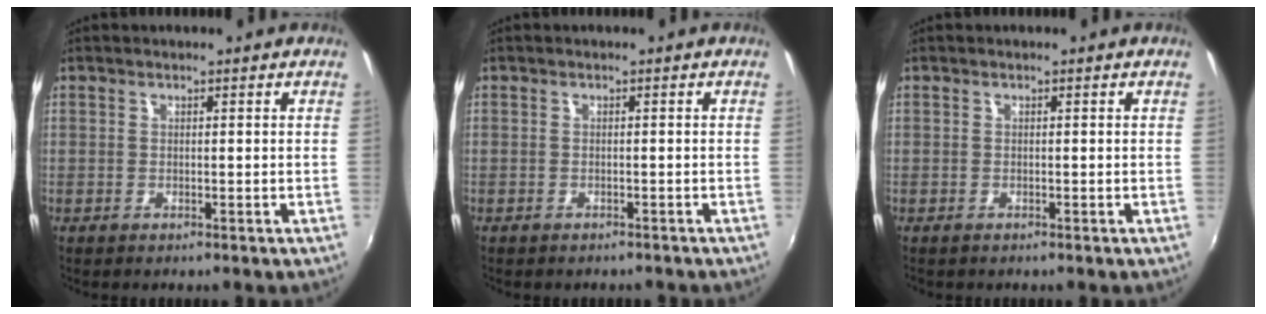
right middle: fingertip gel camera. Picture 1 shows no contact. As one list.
[{"total": 1.9, "force": [-1.7, 0.8, 0.5], "torque": [-0.014, -0.009, -0.021]}, {"total": 0.0}]